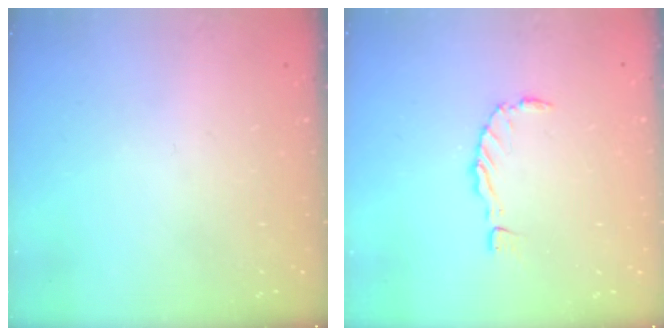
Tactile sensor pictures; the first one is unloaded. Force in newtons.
{"total": 0.0}